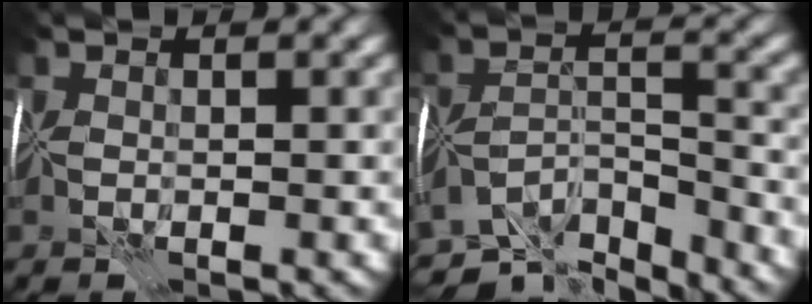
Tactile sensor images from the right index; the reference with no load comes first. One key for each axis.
{"total": 8.6, "fx": -8.4, "fy": 0.9, "fz": 1.7, "tx": -0.017, "ty": -0.011, "tz": -0.133}